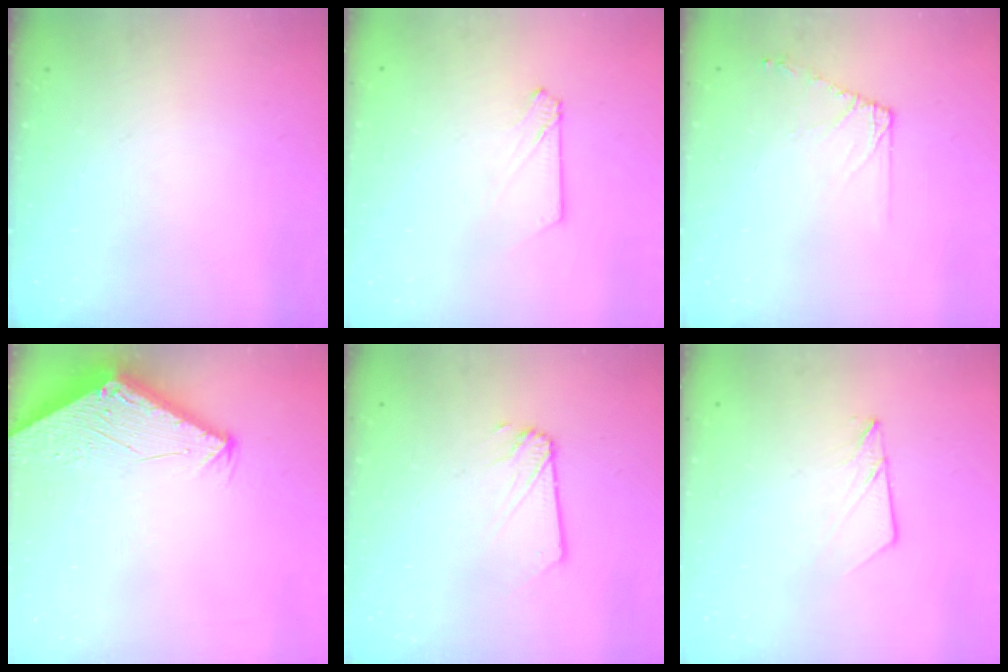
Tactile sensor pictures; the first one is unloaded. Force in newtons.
{"total": 3.0, "press": 3.0, "slide": 0.4}
{"total": 6.5, "press": 6.4, "slide": 1.1}
{"total": 2.8, "press": 2.8, "slide": 0.1}
{"total": 1.9, "press": 1.9, "slide": 0.3}
{"total": 5.8, "press": 5.8, "slide": 0.7}